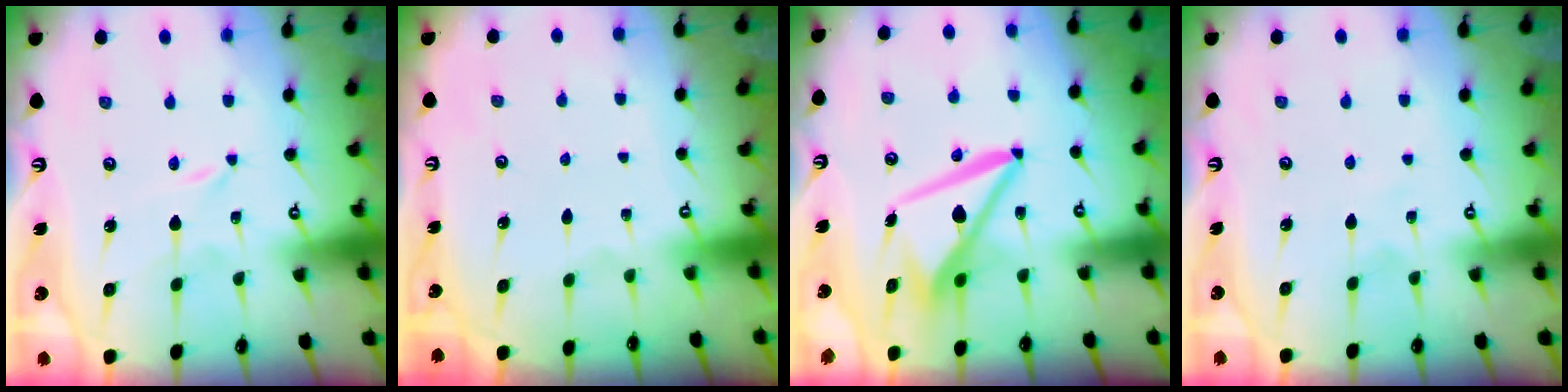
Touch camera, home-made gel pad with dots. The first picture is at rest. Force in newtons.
{"total": 0.0}
{"total": 10.2, "press": 10.0, "slide": 1.6}
{"total": 2.2, "press": 2.2, "slide": 0.3}